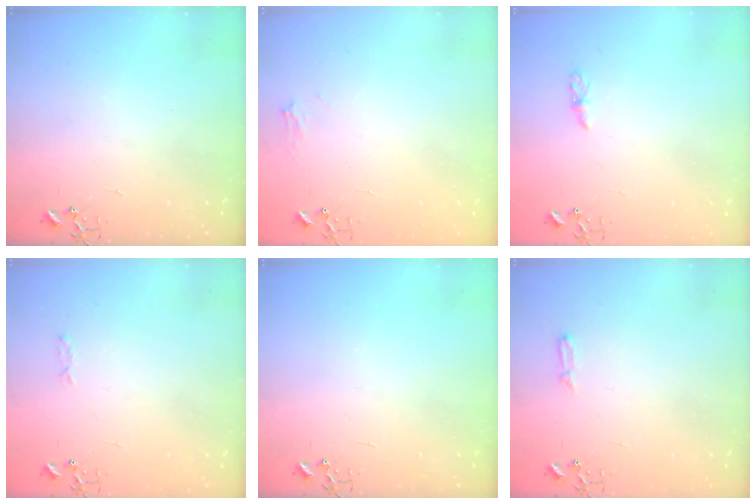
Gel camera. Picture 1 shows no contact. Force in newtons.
{"total": 5.3, "press": 5.3, "slide": 0.6}
{"total": 3.2, "press": 3.2, "slide": 0.4}
{"total": 3.3, "press": 3.3, "slide": 0.5}
{"total": 0.0}
{"total": 4.8, "press": 4.8, "slide": 0.5}